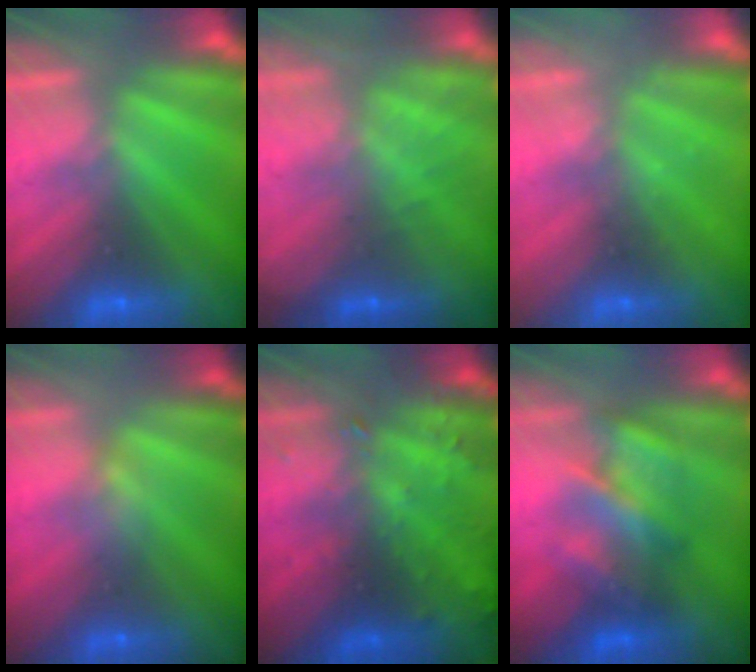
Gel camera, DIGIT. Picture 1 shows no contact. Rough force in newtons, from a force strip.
{"total": 7.6}
{"total": 2.2}
{"total": 2.4}
{"total": 8.1}
{"total": 4.8}